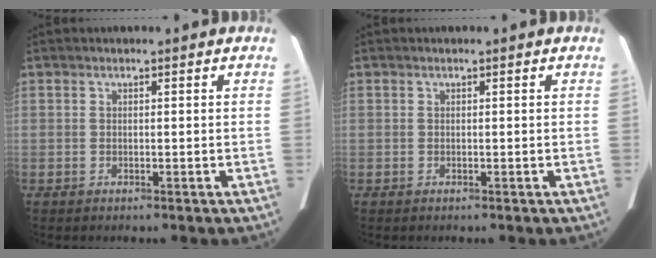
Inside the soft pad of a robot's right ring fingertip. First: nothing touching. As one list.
[{"total": 0.0}]